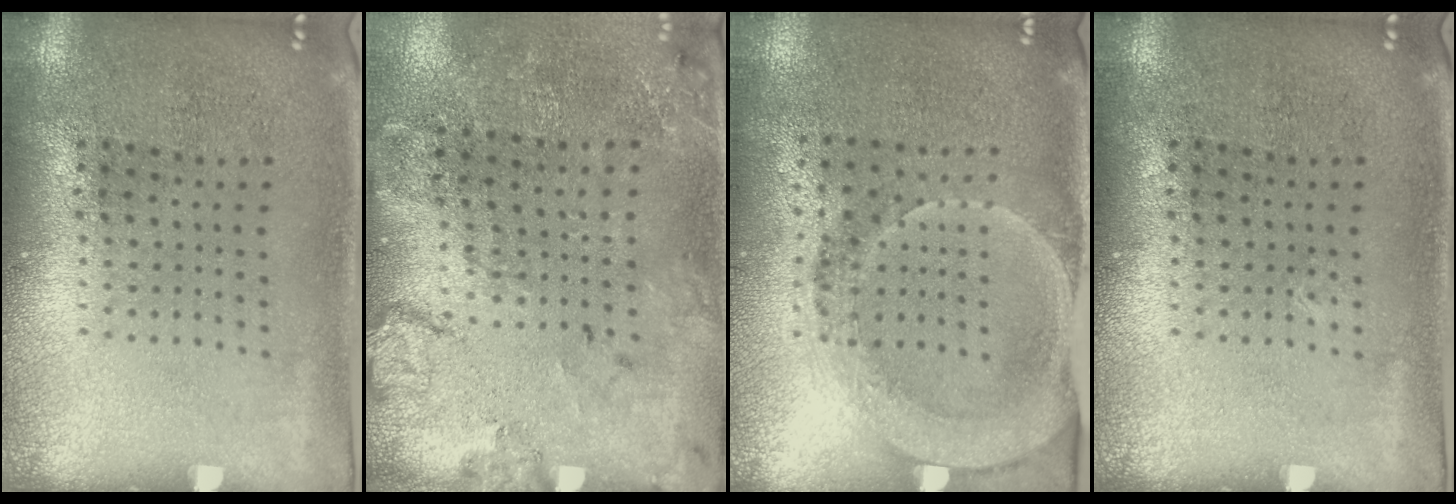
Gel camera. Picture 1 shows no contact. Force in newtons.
{"total": 1.8, "press": 1.5, "slide": 1.0}
{"total": 1.7, "press": 1.6, "slide": 0.7}
{"total": 0.0}